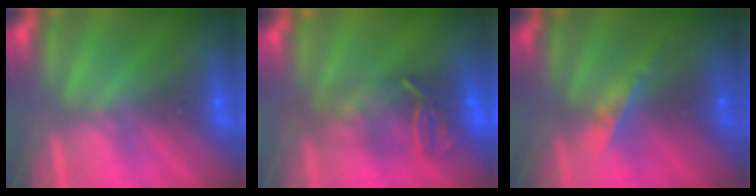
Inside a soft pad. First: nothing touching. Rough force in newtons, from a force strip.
{"total": 7.1}
{"total": 2.0}